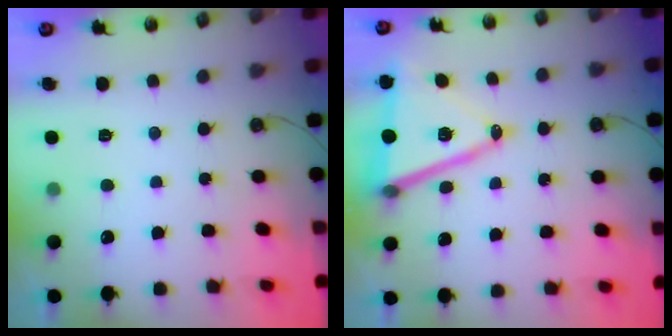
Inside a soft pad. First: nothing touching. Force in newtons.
{"total": 15.8, "press": 15.3, "slide": 3.8}